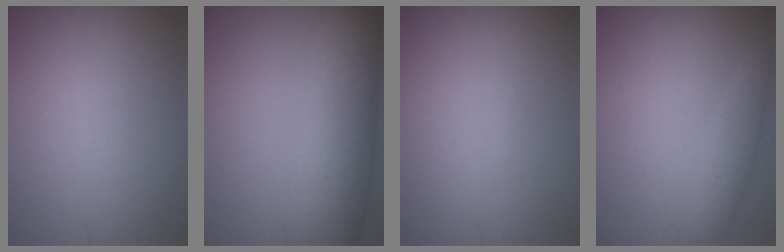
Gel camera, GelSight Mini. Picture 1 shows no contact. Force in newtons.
{"total": 10.4, "press": 10.4, "slide": 0.3}
{"total": 0.0}
{"total": 2.2, "press": 2.2, "slide": 0.2}